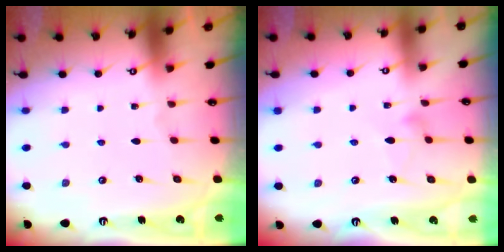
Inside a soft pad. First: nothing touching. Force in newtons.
{"total": 7.8, "press": 7.8, "slide": 0.5}